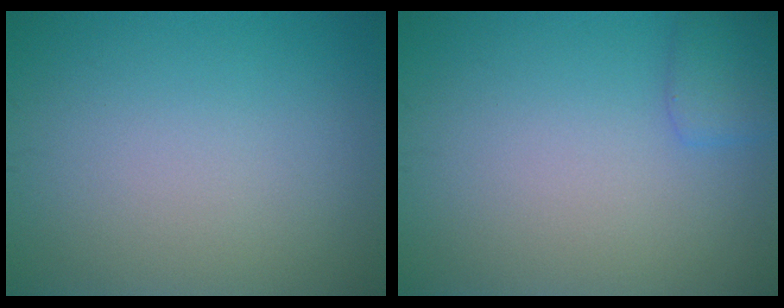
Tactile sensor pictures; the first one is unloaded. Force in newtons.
{"total": 1.7, "press": 1.7, "slide": 0.1}